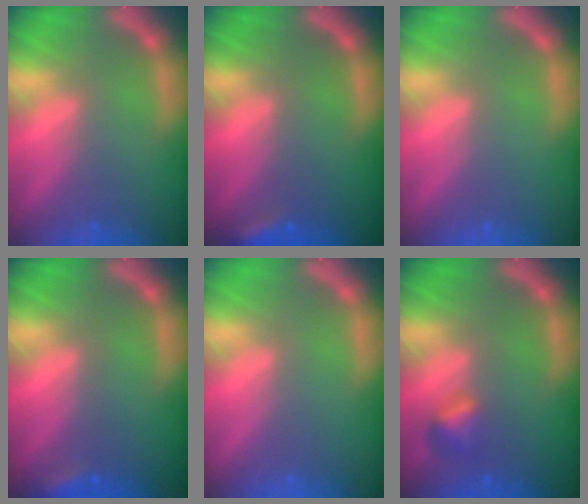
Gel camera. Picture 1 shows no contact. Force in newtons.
{"total": 2.4}
{"total": 0.0}
{"total": 1.9}
{"total": 0.0}
{"total": 1.9}